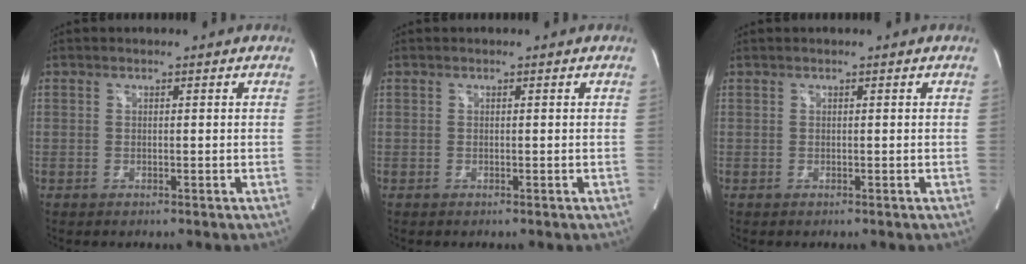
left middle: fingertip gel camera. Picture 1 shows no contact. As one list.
[{"total": 0.0}, {"total": 0.0}]